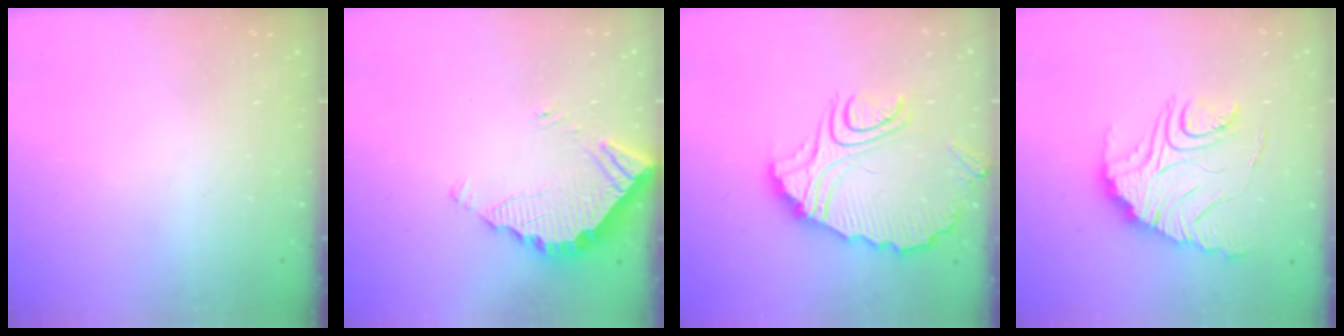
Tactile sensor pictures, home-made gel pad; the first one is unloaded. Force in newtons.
{"total": 3.6, "press": 3.6, "slide": 0.2}
{"total": 15.7, "press": 15.7, "slide": 1.3}
{"total": 13.3, "press": 13.3, "slide": 0.6}